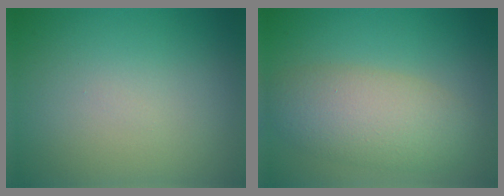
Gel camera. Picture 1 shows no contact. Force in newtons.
{"total": 5.1, "press": 5.1, "slide": 0.3}